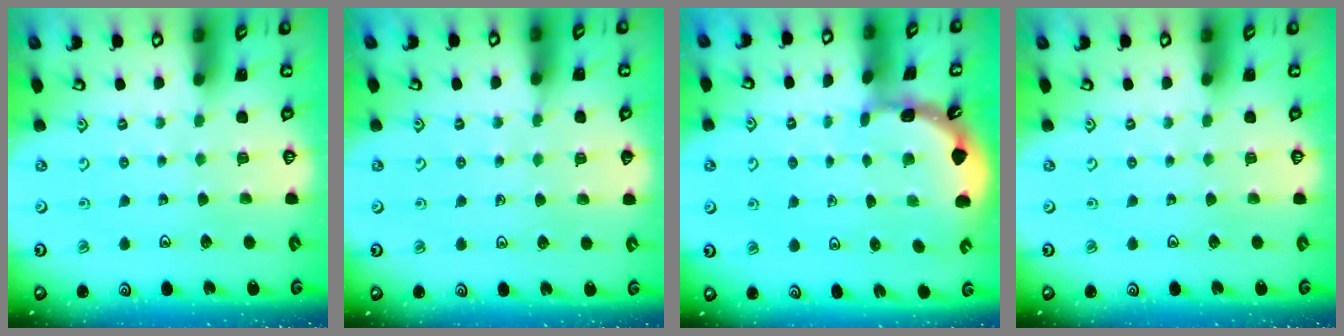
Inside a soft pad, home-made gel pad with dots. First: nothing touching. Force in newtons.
{"total": 4.0, "press": 3.9, "slide": 0.9}
{"total": 1.5, "press": 1.5, "slide": 0.1}
{"total": 0.0}